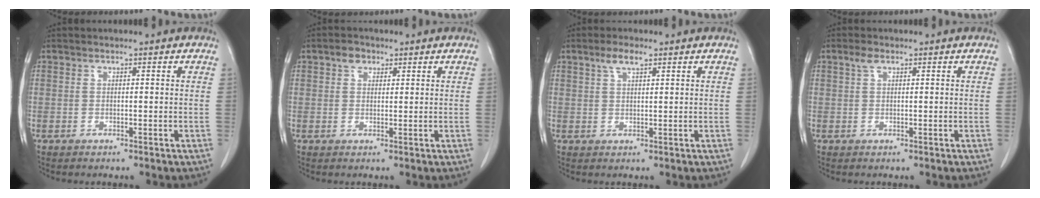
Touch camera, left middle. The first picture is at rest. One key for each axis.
{"total": 2.2, "fx": 1.3, "fy": 1.5, "fz": 0.9, "tx": -0.016, "ty": 0.006, "tz": 0.021}
{"total": 2.9, "fx": 1.9, "fy": 0.7, "fz": 2.1, "tx": -0.044, "ty": 0.006, "tz": 0.038}
{"total": 1.4, "fx": 0.8, "fy": 0.6, "fz": 0.9, "tx": -0.021, "ty": 0.010, "tz": 0.016}